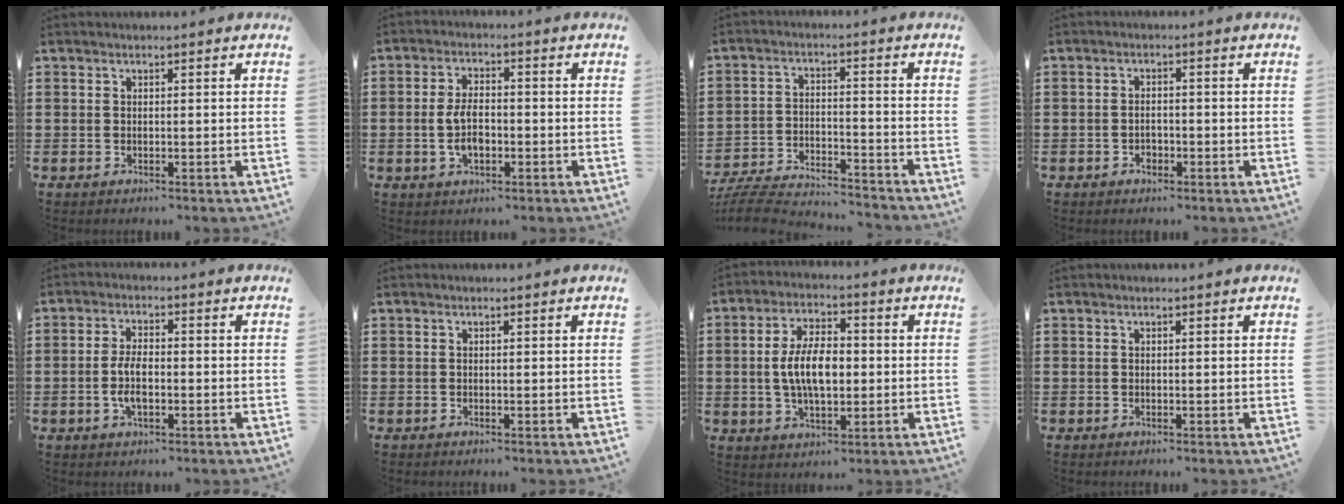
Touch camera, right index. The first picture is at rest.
{"total": 5.4, "force": [-0.9, 2.8, 4.5], "torque": [-0.104, 0.000, -0.022]}
{"total": 6.3, "force": [-6.2, 0.4, 1.2], "torque": [-0.042, -0.003, -0.128]}
{"total": 1.6, "force": [-0.8, 1.1, 0.9], "torque": [-0.020, 0.000, -0.017]}
{"total": 4.8, "force": [-0.9, 2.1, 4.2], "torque": [-0.097, 0.000, -0.023]}
{"total": 0.0}
{"total": 8.1, "force": [-0.2, 4.0, 7.0], "torque": [-0.142, 0.002, -0.012]}
{"total": 0.0}